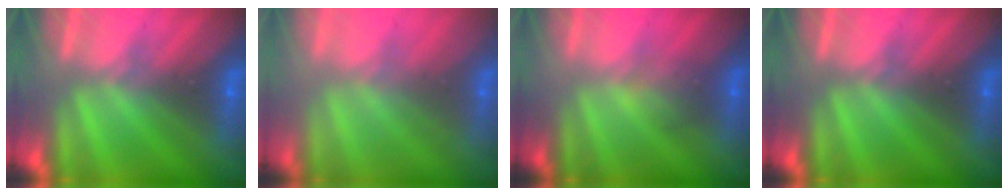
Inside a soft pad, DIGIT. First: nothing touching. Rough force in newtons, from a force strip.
{"total": 2.7}
{"total": 1.8}
{"total": 0.0}